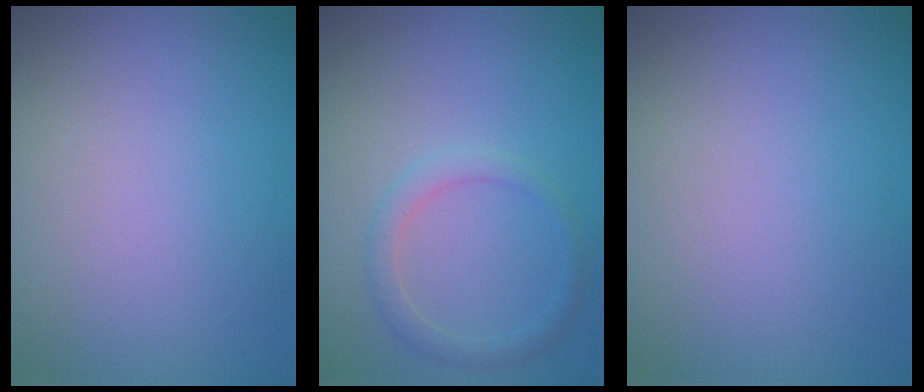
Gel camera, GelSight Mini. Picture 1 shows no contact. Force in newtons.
{"total": 1.7, "press": 1.7, "slide": 0.1}
{"total": 0.0}